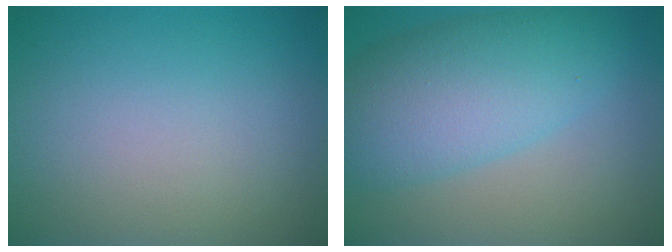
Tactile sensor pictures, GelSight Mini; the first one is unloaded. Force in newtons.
{"total": 7.6, "press": 7.6, "slide": 0.1}